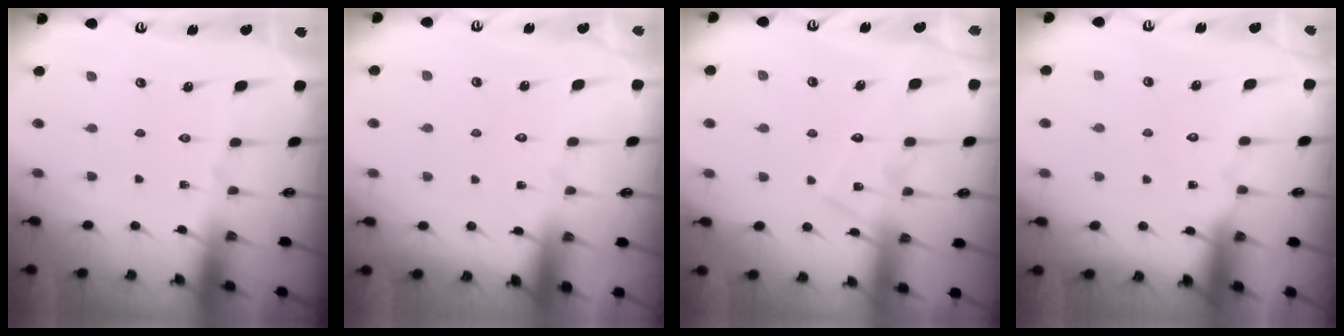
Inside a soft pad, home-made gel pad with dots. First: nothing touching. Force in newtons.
{"total": 4.3, "press": 4.3, "slide": 0.4}
{"total": 11.5, "press": 11.4, "slide": 1.0}
{"total": 4.8, "press": 4.8, "slide": 0.4}